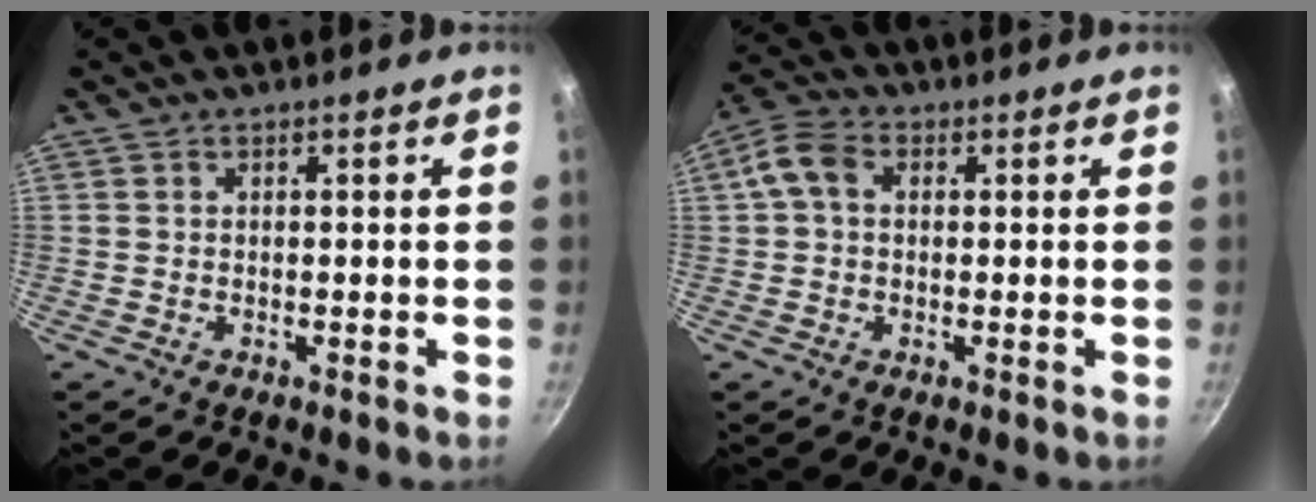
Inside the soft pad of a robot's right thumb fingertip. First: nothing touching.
{"total": 5.8, "force": [0.9, 4.3, 3.8], "torque": [-0.075, 0.014, 0.003]}